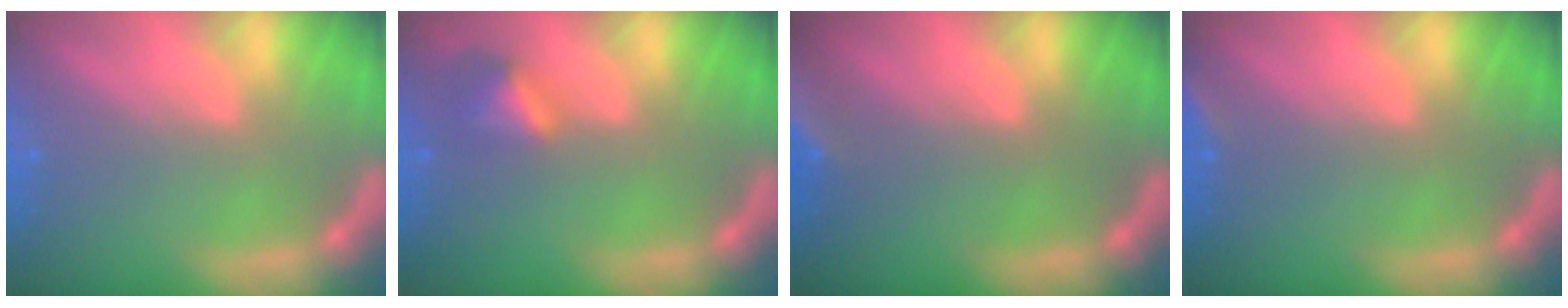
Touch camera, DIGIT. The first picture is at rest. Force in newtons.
{"total": 2.4}
{"total": 10.0}
{"total": 1.9}